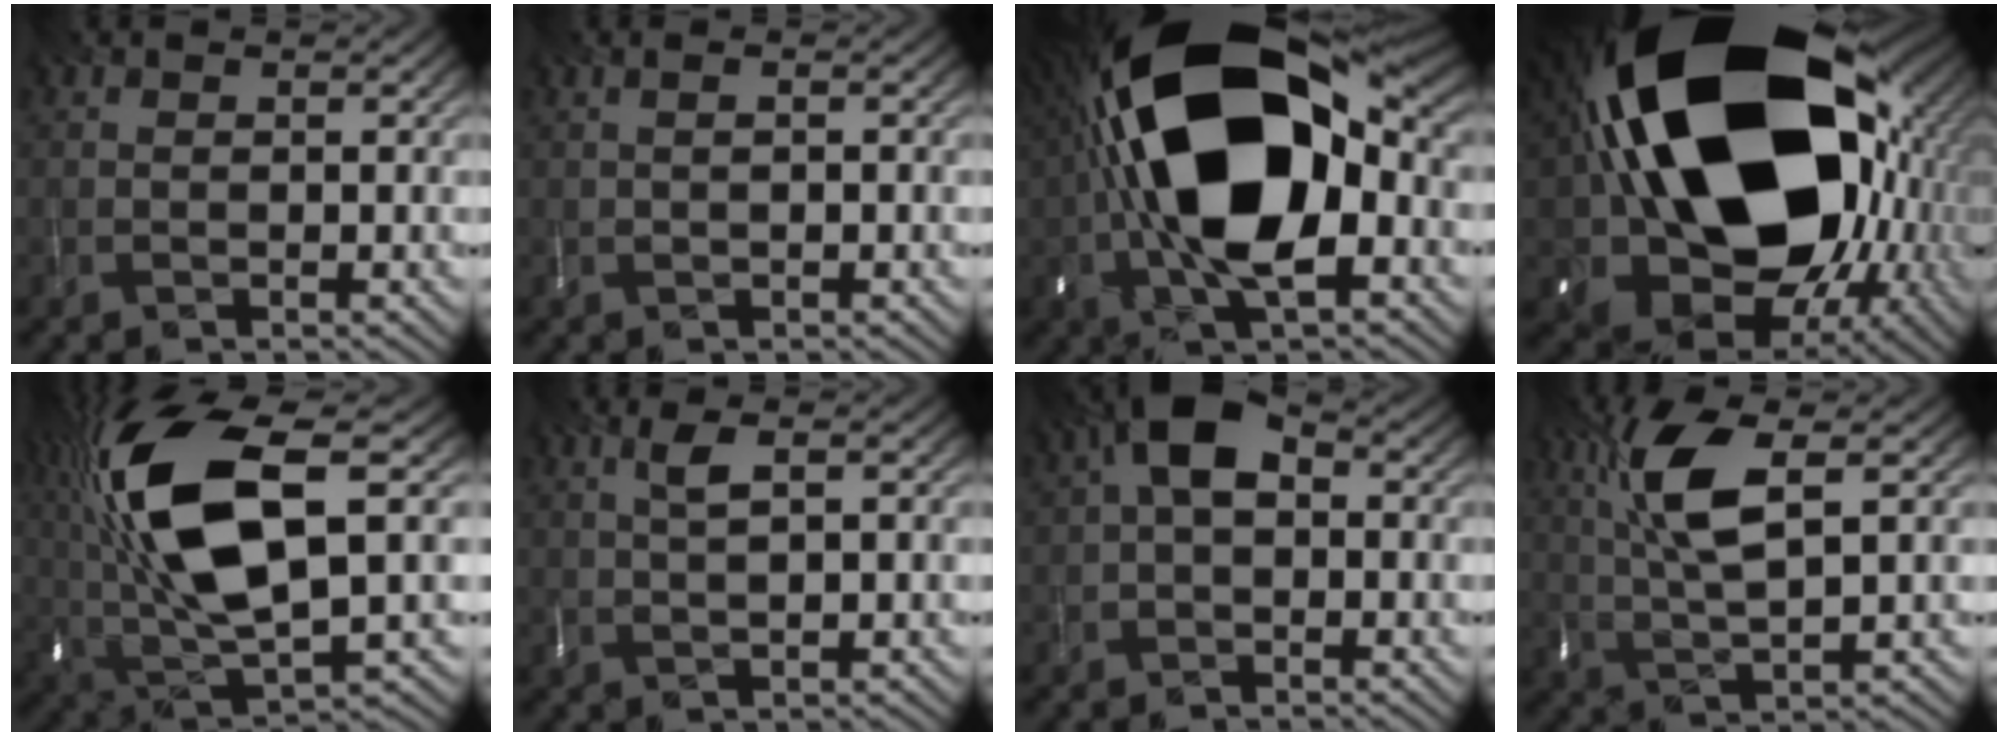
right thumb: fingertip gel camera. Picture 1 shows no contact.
{"total": 0.7, "force": [0.0, -0.3, 0.7], "torque": [-0.014, 0.005, 0.001]}
{"total": 19.6, "force": [-0.7, 10.2, 16.8], "torque": [-0.326, 0.001, -0.017]}
{"total": 24.1, "force": [2.8, 17.2, 16.6], "torque": [-0.327, -0.063, 0.066]}
{"total": 16.7, "force": [3.4, 6.7, 14.9], "torque": [-0.333, 0.013, 0.062]}
{"total": 2.6, "force": [0.9, 0.2, 2.4], "torque": [-0.055, 0.007, 0.021]}
{"total": 5.6, "force": [0.6, 3.3, 4.5], "torque": [-0.082, 0.020, -0.003]}
{"total": 8.6, "force": [2.7, 2.4, 7.8], "torque": [-0.175, 0.009, 0.054]}